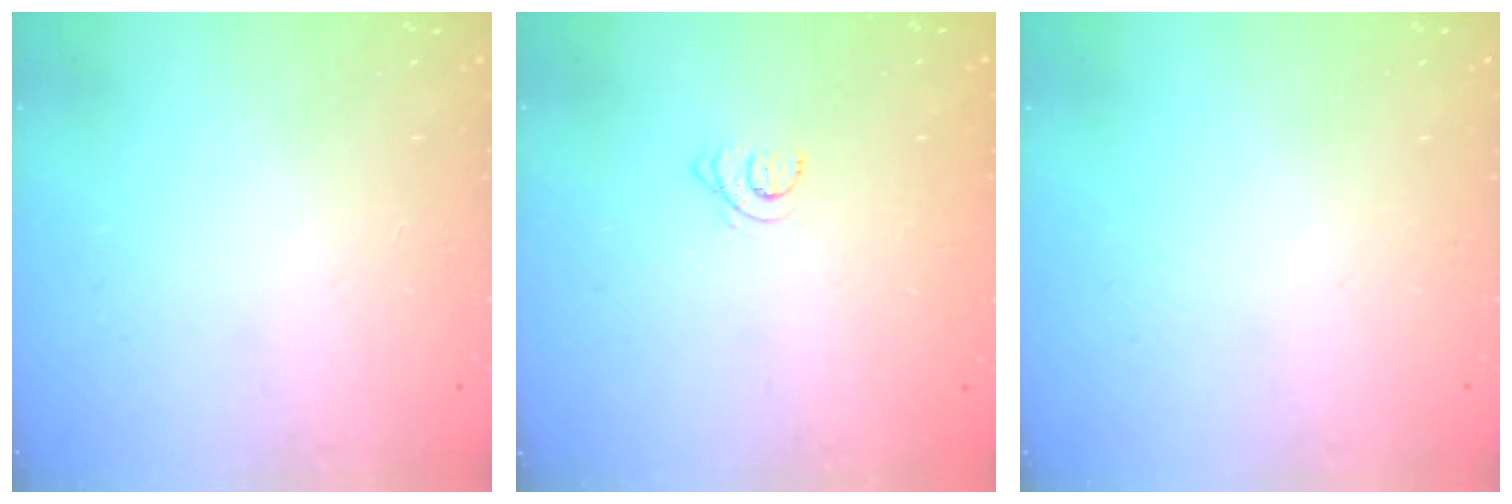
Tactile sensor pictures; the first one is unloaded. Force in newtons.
{"total": 3.6, "press": 3.6, "slide": 0.4}
{"total": 0.0}